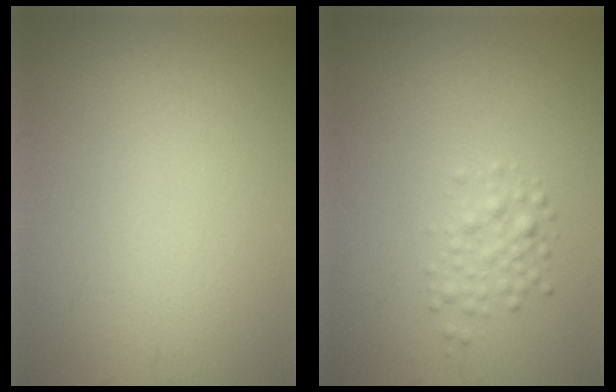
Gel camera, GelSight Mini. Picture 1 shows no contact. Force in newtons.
{"total": 1.8, "press": 1.8, "slide": 0.1}